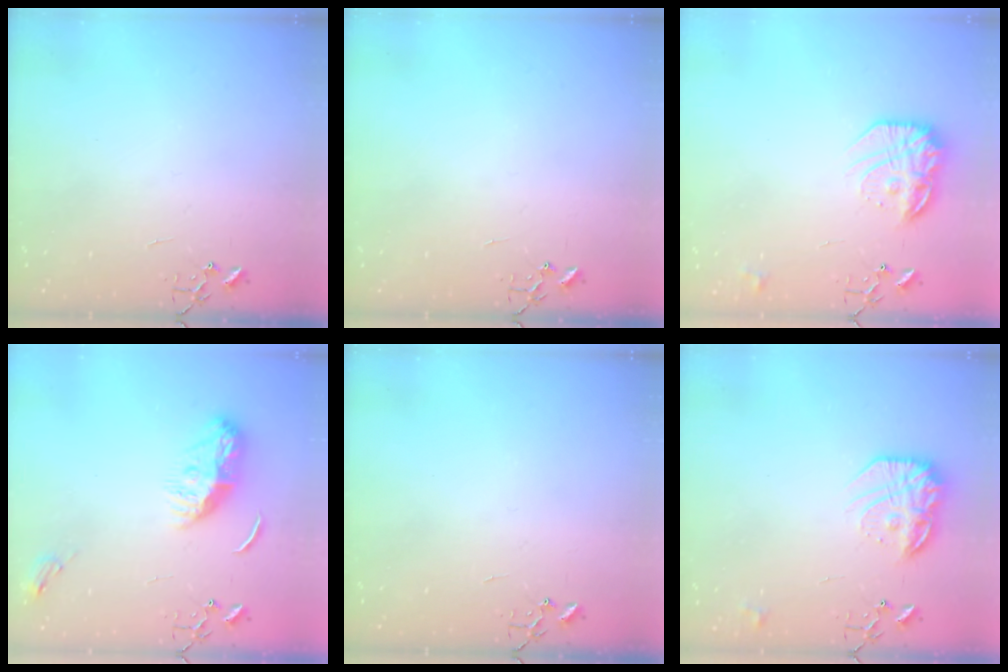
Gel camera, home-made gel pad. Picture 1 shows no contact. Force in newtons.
{"total": 0.0}
{"total": 17.3, "press": 17.2, "slide": 1.2}
{"total": 11.6, "press": 11.6, "slide": 0.3}
{"total": 0.0}
{"total": 17.3, "press": 17.2, "slide": 1.2}